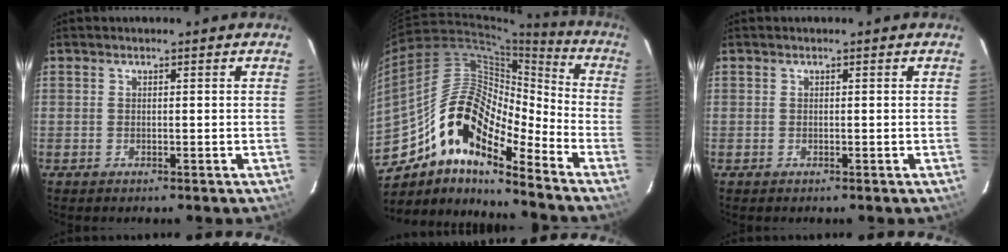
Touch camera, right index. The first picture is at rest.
{"total": 17.9, "force": [-11.5, 6.4, 12.0], "torque": [-0.204, 0.003, -0.228]}
{"total": 0.0}